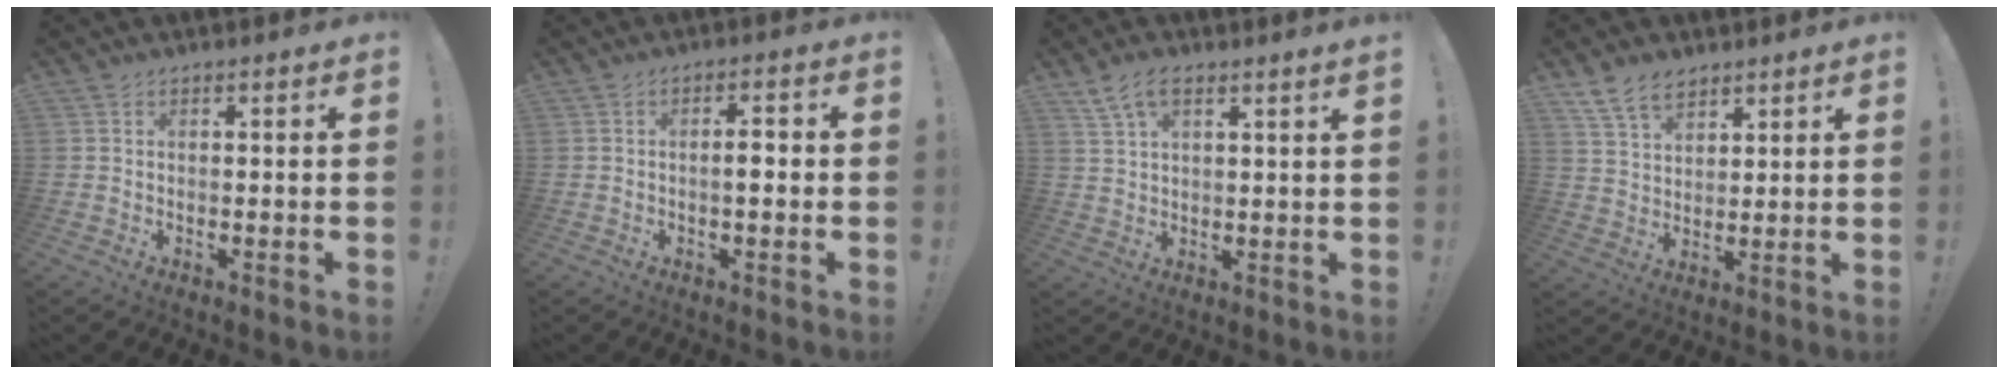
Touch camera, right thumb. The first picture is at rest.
{"total": 3.5, "force": [-0.5, 1.1, 3.3], "torque": [-0.045, 0.002, -0.015]}
{"total": 6.1, "force": [4.2, 1.7, 4.1], "torque": [-0.080, -0.010, 0.080]}
{"total": 8.7, "force": [6.3, 4.9, 3.5], "torque": [-0.069, -0.026, 0.123]}